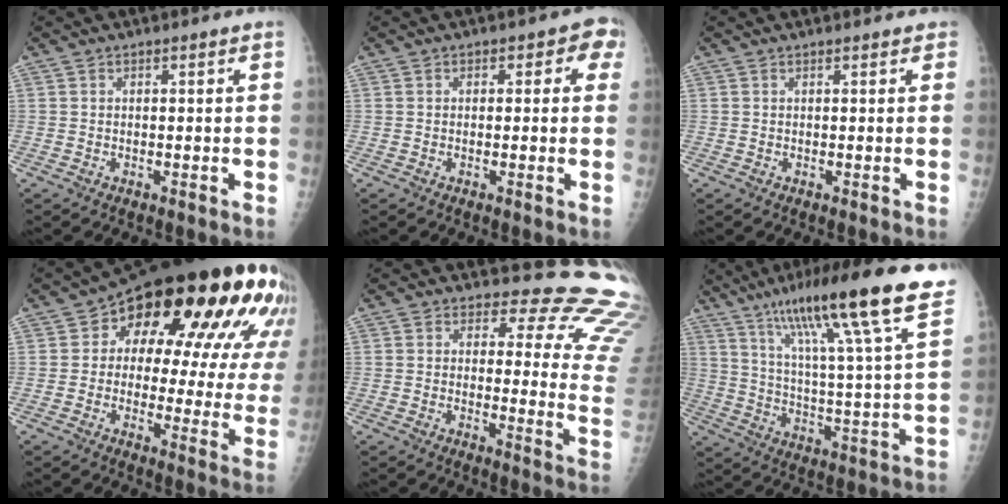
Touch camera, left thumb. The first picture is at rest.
{"total": 4.0, "force": [1.2, 2.7, 2.7], "torque": [0.005, 0.004, 0.003]}
{"total": 1.1, "force": [0.8, 0.6, 0.4], "torque": [0.005, -0.001, 0.004]}
{"total": 27.8, "force": [13.0, 13.0, 20.8], "torque": [-0.231, -0.005, 0.168]}
{"total": 18.3, "force": [15.8, 7.0, 6.0], "torque": [-0.023, -0.140, 0.147]}
{"total": 24.7, "force": [16.5, 2.7, 18.2], "torque": [-0.273, -0.046, 0.250]}